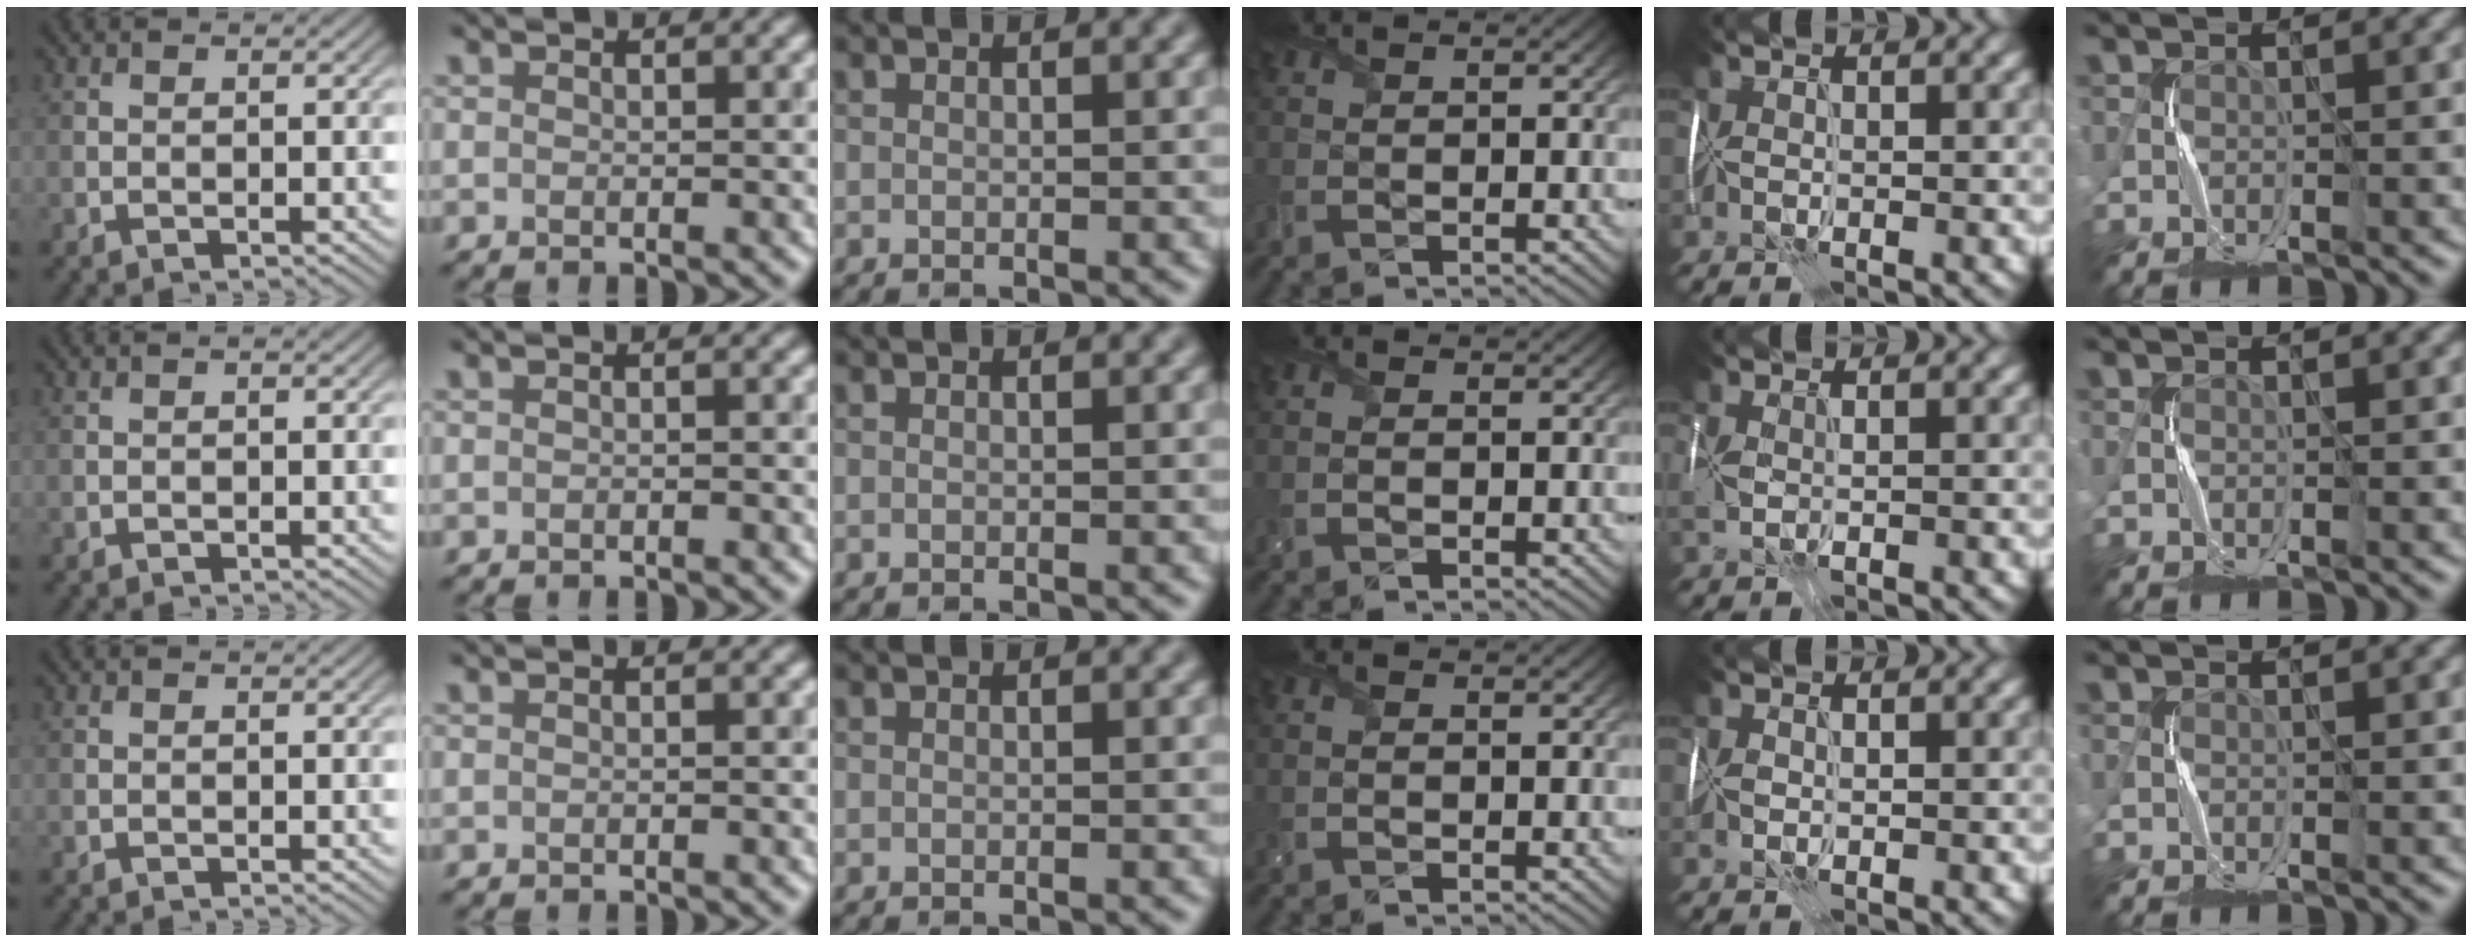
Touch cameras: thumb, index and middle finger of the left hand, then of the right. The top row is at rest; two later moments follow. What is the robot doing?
{"motion": "wrap", "object": "cellophane"}